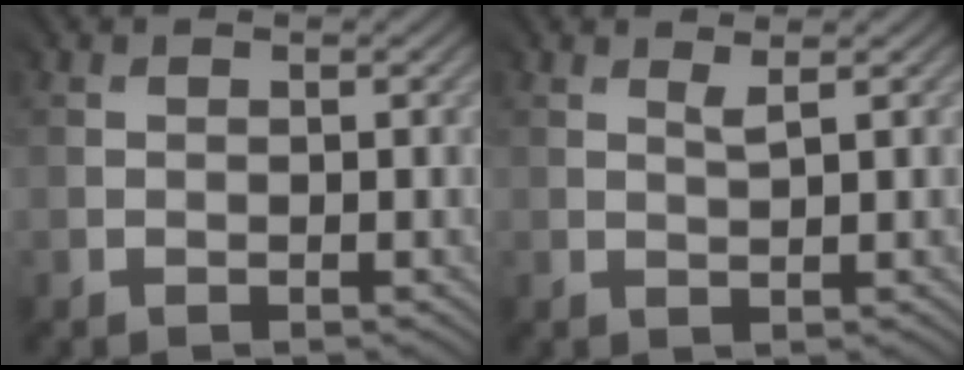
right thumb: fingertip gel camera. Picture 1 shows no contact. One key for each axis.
{"total": 1.1, "fx": 1.0, "fy": -0.1, "fz": 0.4, "tx": -0.014, "ty": -0.001, "tz": 0.020}